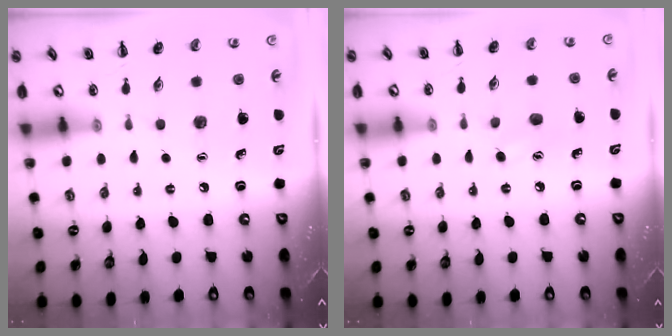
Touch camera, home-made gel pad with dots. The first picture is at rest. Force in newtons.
{"total": 2.4, "press": 2.3, "slide": 0.8}